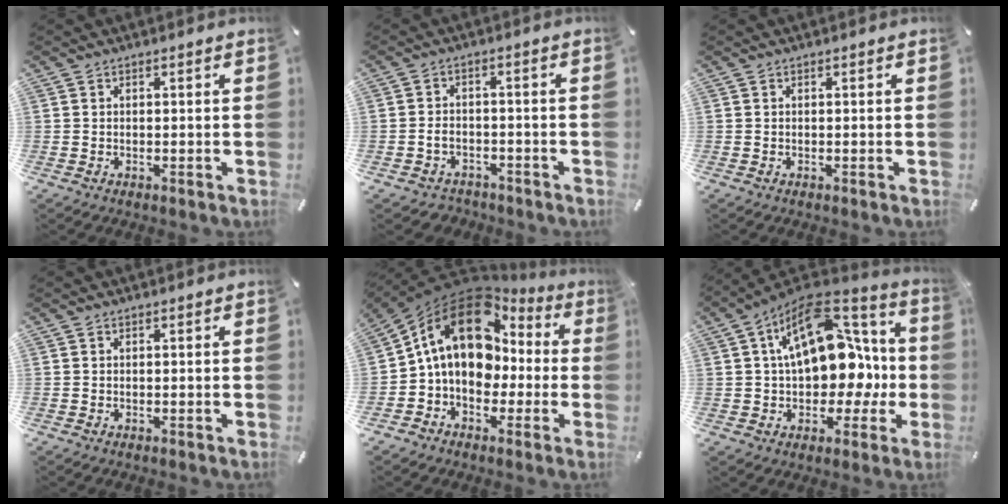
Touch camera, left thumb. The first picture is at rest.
{"total": 4.0, "force": [-1.7, 3.2, 1.6], "torque": [-0.036, 0.008, -0.033]}
{"total": 0.0}
{"total": 0.0}
{"total": 17.1, "force": [3.5, 13.1, 10.4], "torque": [-0.189, -0.011, 0.062]}
{"total": 20.5, "force": [4.0, 13.5, 14.9], "torque": [-0.225, -0.026, 0.072]}